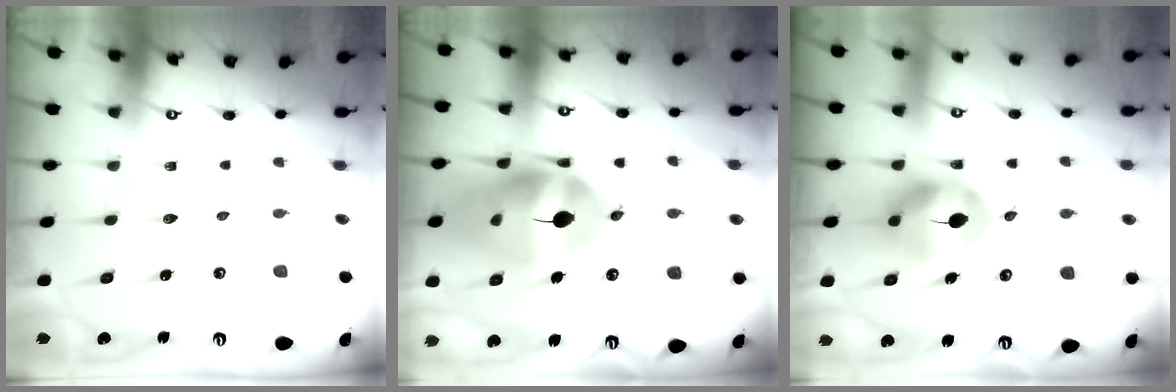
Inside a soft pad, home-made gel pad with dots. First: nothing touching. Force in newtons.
{"total": 20.8, "press": 20.7, "slide": 2.6}
{"total": 8.8, "press": 8.8, "slide": 0.9}